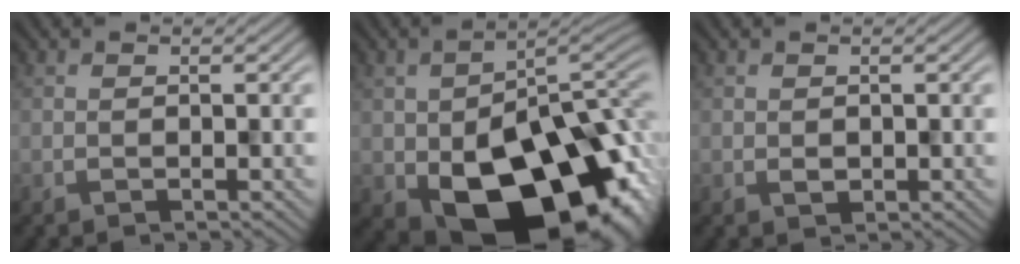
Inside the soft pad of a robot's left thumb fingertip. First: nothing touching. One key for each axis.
{"total": 19.6, "fx": -6.5, "fy": 11.7, "fz": 14.3, "tx": -0.212, "ty": -0.056, "tz": -0.073}
{"total": 1.5, "fx": -0.2, "fy": 1.4, "fz": 0.6, "tx": -0.012, "ty": -0.002, "tz": 0.004}